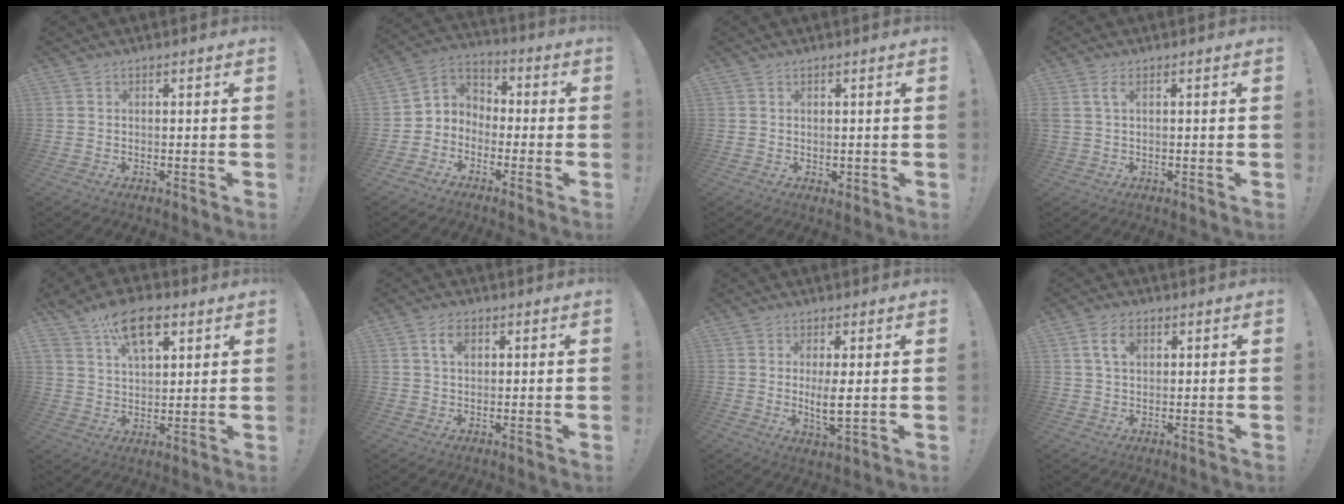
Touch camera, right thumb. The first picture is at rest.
{"total": 5.9, "force": [-3.5, 4.7, 0.7], "torque": [-0.016, 0.020, -0.059]}
{"total": 1.1, "force": [0.6, 0.9, 0.5], "torque": [-0.007, 0.000, 0.011]}
{"total": 2.4, "force": [0.7, 0.5, 2.3], "torque": [-0.050, 0.004, 0.014]}
{"total": 13.2, "force": [7.4, 7.2, 8.3], "torque": [-0.129, -0.024, 0.133]}
{"total": 4.4, "force": [1.5, 2.4, 3.3], "torque": [-0.053, 0.001, 0.023]}
{"total": 5.8, "force": [0.7, 1.4, 5.6], "torque": [-0.106, -0.017, 0.011]}
{"total": 6.1, "force": [2.0, 3.6, 4.4], "torque": [-0.075, 0.005, 0.037]}